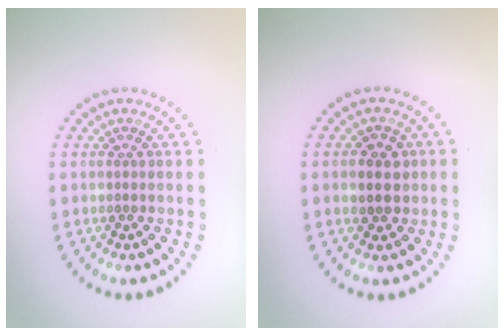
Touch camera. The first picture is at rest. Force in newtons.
{"total": 2.7, "press": 2.6, "slide": 0.6}